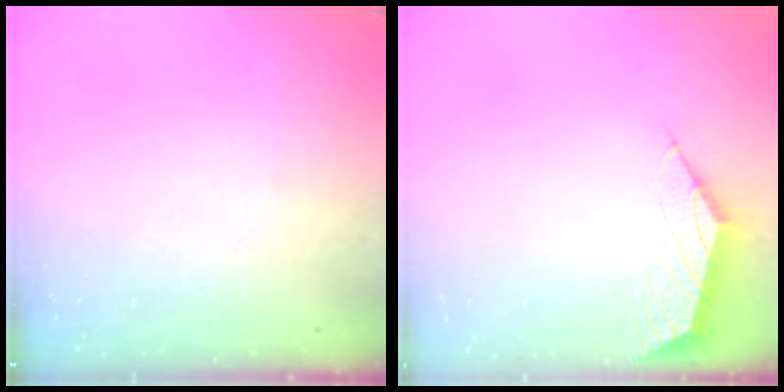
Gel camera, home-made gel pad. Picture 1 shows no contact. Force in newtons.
{"total": 2.1, "press": 2.0, "slide": 0.5}